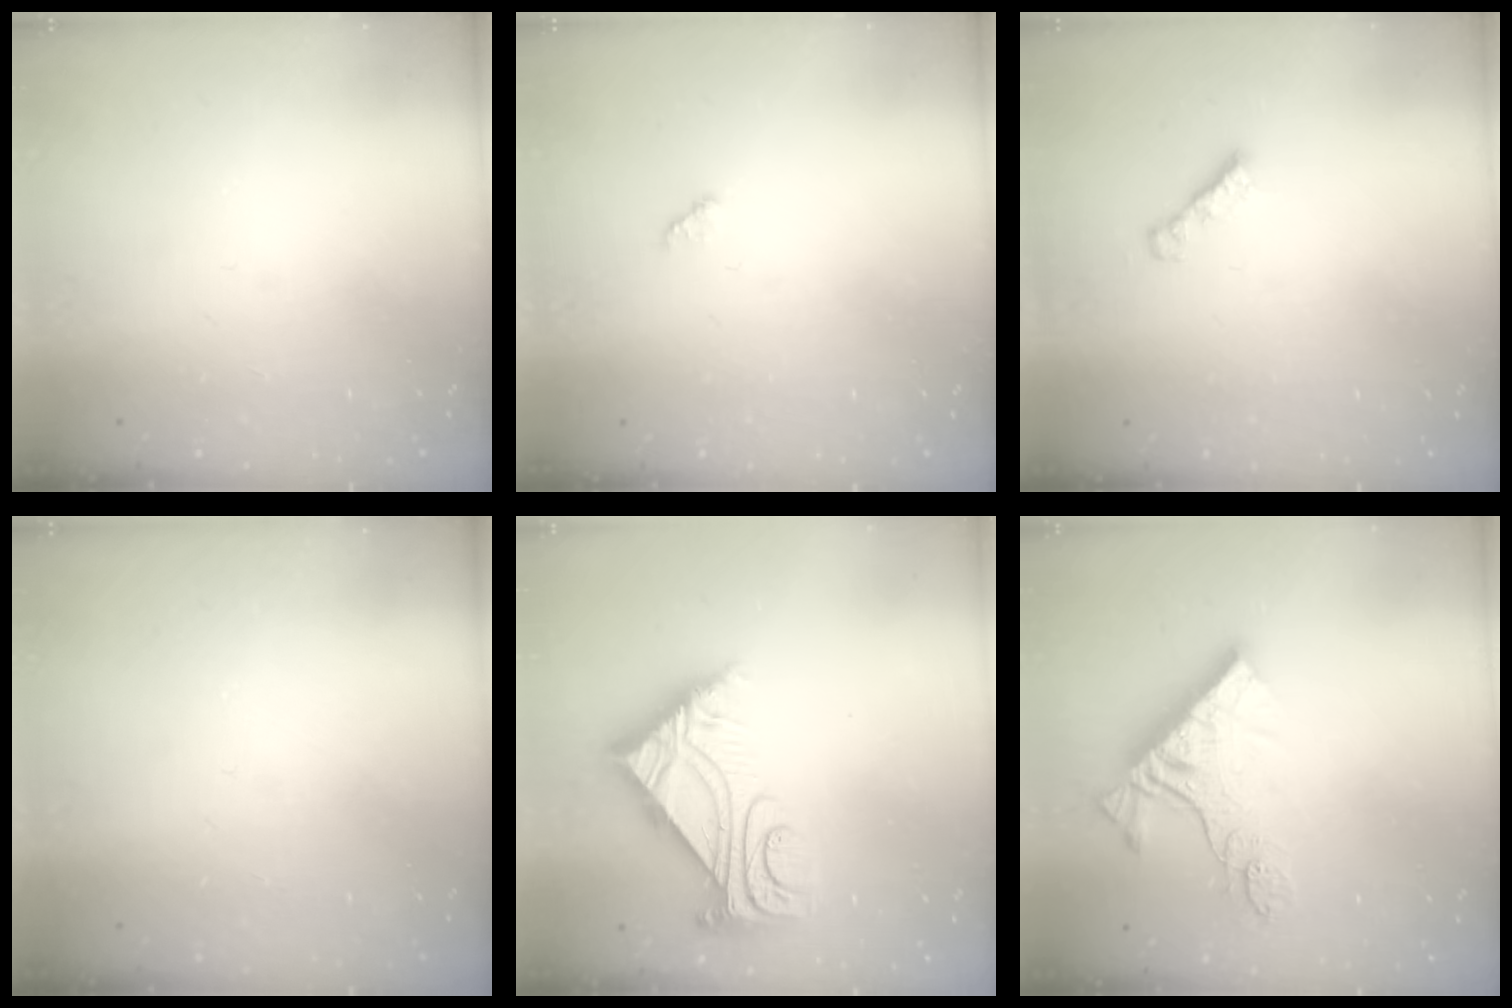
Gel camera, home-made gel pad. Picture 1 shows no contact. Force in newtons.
{"total": 1.3, "press": 1.3, "slide": 0.2}
{"total": 2.3, "press": 2.3, "slide": 0.4}
{"total": 0.0}
{"total": 8.9, "press": 8.8, "slide": 1.1}
{"total": 12.7, "press": 12.7, "slide": 1.2}